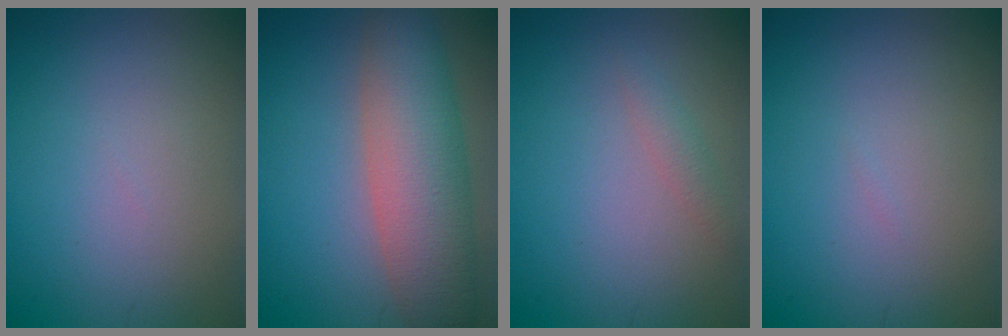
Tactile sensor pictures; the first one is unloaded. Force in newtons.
{"total": 8.0, "press": 8.0, "slide": 0.4}
{"total": 1.1, "press": 1.1, "slide": 0.0}
{"total": 0.0}